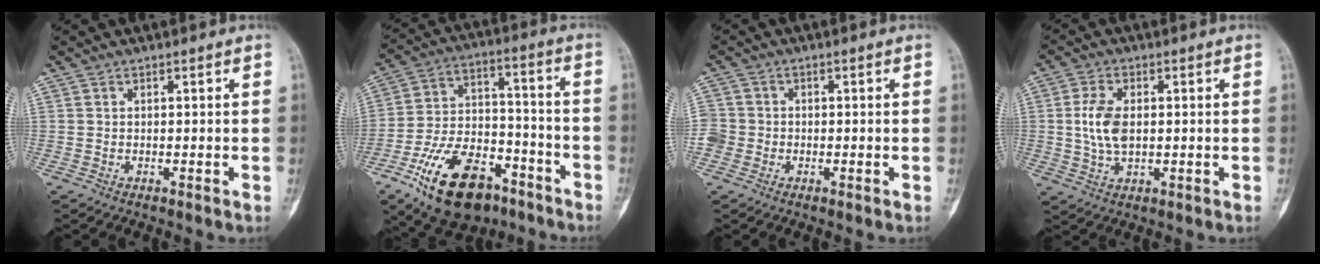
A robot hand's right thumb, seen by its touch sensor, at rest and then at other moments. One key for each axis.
{"total": 20.3, "fx": -11.6, "fy": 10.7, "fz": 12.7, "tx": -0.215, "ty": 0.072, "tz": -0.193}
{"total": 4.4, "fx": -1.0, "fy": 4.1, "fz": 1.2, "tx": -0.024, "ty": 0.011, "tz": -0.022}
{"total": 7.0, "fx": 0.5, "fy": 4.0, "fz": 5.8, "tx": -0.122, "ty": -0.002, "tz": 0.009}